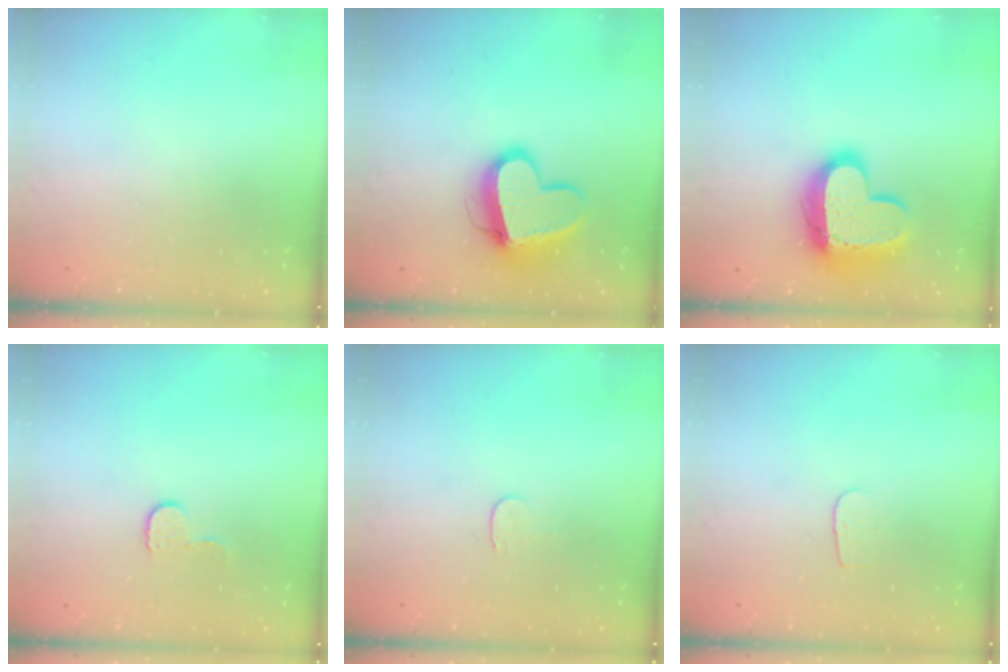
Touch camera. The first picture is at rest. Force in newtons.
{"total": 13.3, "press": 13.2, "slide": 1.3}
{"total": 17.4, "press": 17.3, "slide": 1.5}
{"total": 5.4, "press": 5.3, "slide": 0.5}
{"total": 3.3, "press": 3.3, "slide": 0.4}
{"total": 3.1, "press": 3.1, "slide": 0.2}